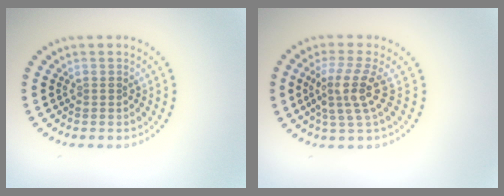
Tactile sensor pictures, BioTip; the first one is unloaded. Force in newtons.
{"total": 3.8, "press": 2.8, "slide": 2.6}